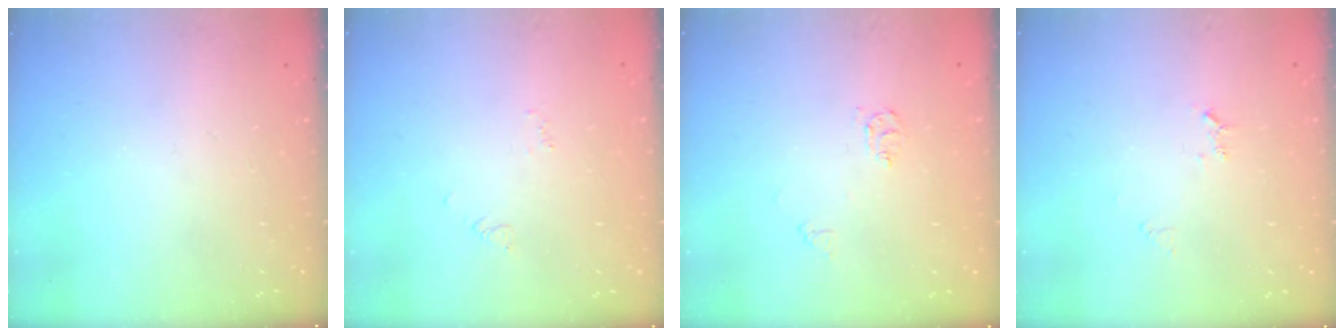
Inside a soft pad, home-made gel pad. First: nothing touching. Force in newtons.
{"total": 1.7, "press": 1.6, "slide": 0.3}
{"total": 5.5, "press": 5.4, "slide": 0.6}
{"total": 5.3, "press": 5.3, "slide": 0.6}